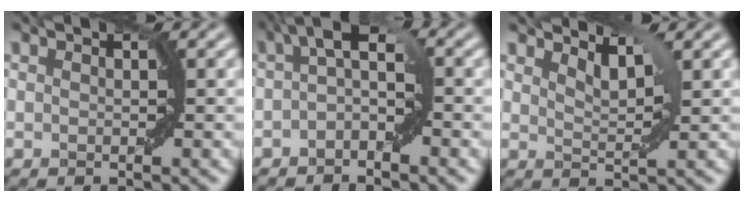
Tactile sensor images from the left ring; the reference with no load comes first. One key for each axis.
{"total": 3.7, "fx": -0.2, "fy": 1.5, "fz": 3.3, "tx": -0.045, "ty": 0.019, "tz": -0.016}
{"total": 2.1, "fx": 1.9, "fy": 0.3, "fz": 0.9, "tx": -0.019, "ty": -0.006, "tz": 0.032}